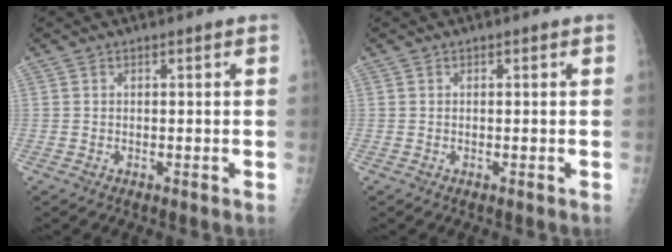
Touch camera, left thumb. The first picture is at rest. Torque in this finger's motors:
{"motor_torque": [0.00, 0.00, 0.01, -0.02, 0.00]}